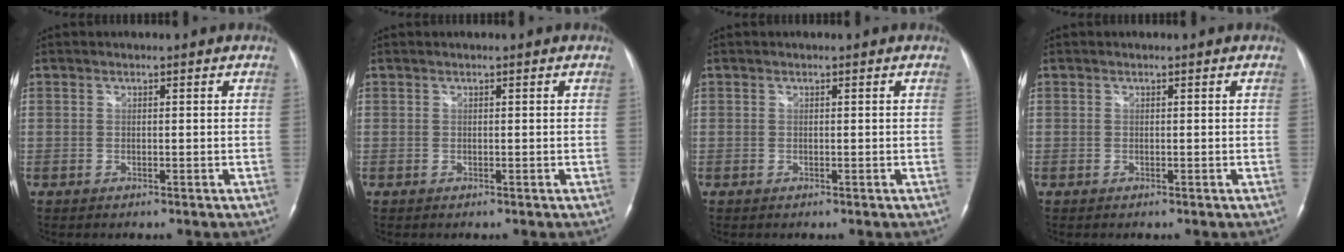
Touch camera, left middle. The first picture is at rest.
{"total": 0.0}
{"total": 0.0}
{"total": 0.0}